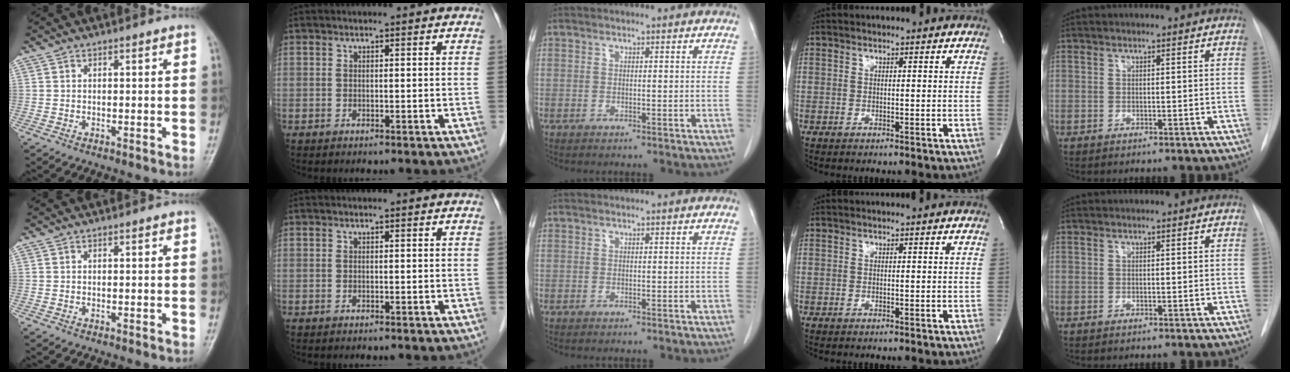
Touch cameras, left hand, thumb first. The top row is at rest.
{}